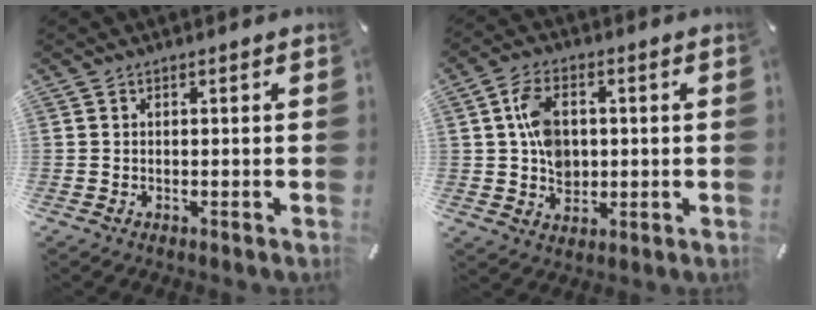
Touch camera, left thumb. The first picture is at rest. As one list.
[{"total": 8.6, "force": [0.8, 6.5, 5.5], "torque": [-0.101, 0.010, 0.018]}]